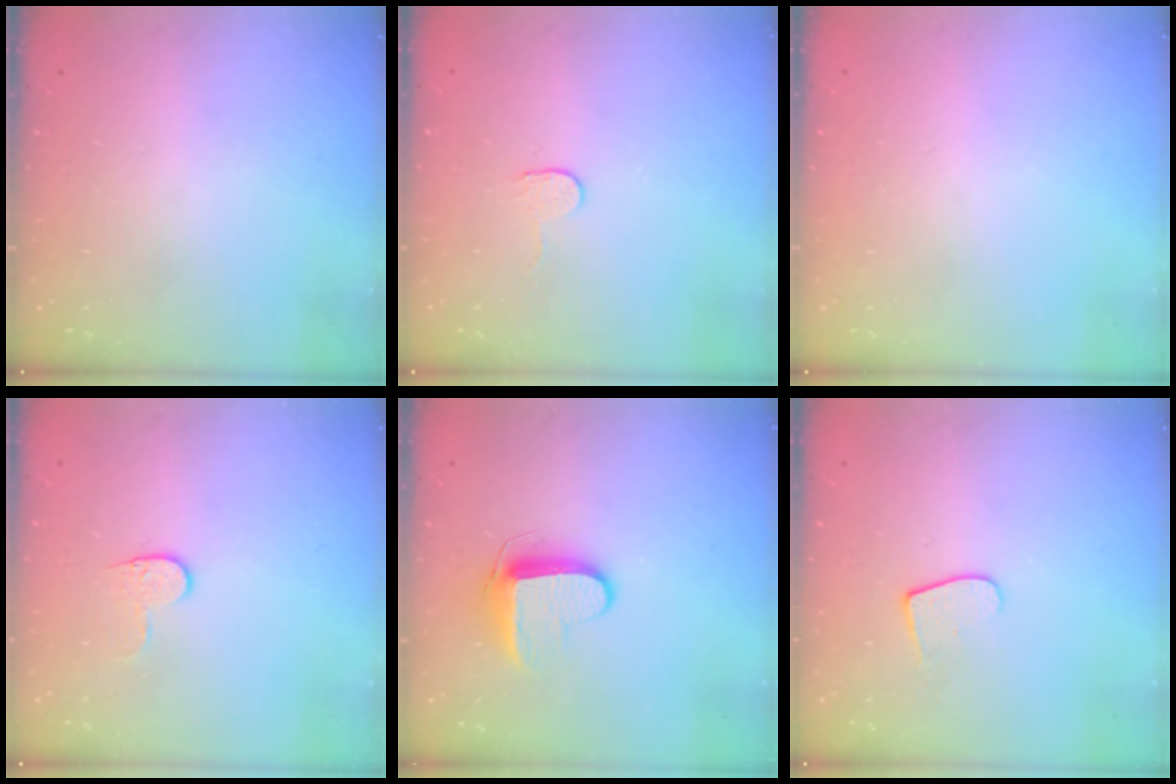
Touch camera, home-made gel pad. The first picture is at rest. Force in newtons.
{"total": 2.7, "press": 2.7, "slide": 0.2}
{"total": 0.0}
{"total": 5.3, "press": 5.2, "slide": 0.5}
{"total": 9.8, "press": 9.7, "slide": 1.1}
{"total": 6.7, "press": 6.7, "slide": 0.6}